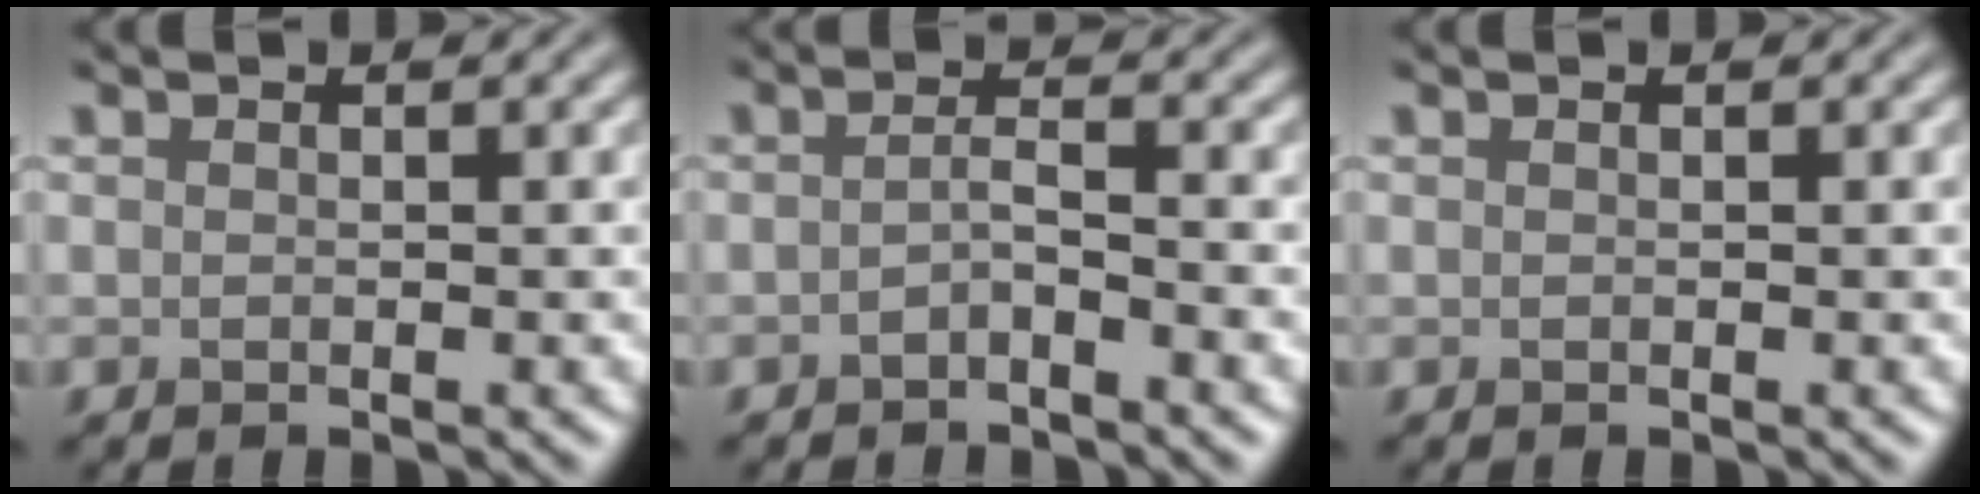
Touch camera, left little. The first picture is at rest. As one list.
[{"total": 1.2, "force": [-1.0, 0.1, 0.7], "torque": [-0.016, 0.003, -0.021]}, {"total": 0.0}]